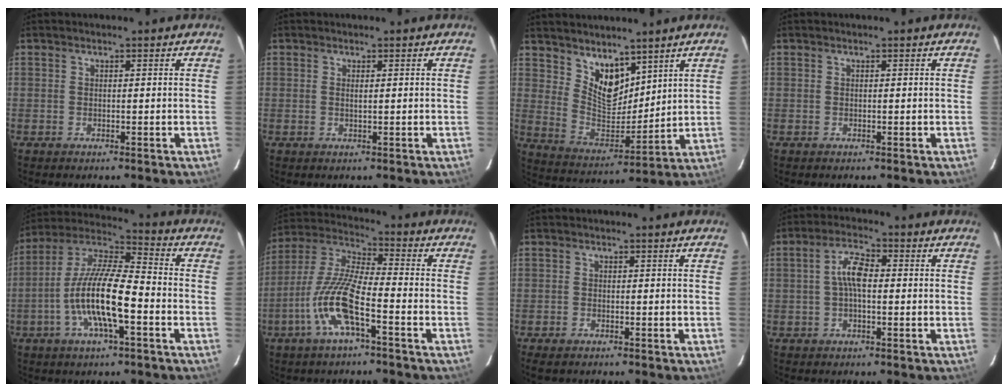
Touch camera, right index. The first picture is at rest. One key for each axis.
{"total": 0.8, "fx": 0.3, "fy": 0.0, "fz": 0.7, "tx": -0.014, "ty": 0.000, "tz": 0.005}
{"total": 10.1, "fx": 7.1, "fy": 5.3, "fz": 4.9, "tx": -0.081, "ty": -0.006, "tz": 0.145}
{"total": 0.0}
{"total": 15.2, "fx": -4.7, "fy": 3.5, "fz": 14.0, "tx": -0.274, "ty": -0.005, "tz": -0.094}
{"total": 12.6, "fx": -5.5, "fy": 2.3, "fz": 11.1, "tx": -0.235, "ty": -0.003, "tz": -0.112}
{"total": 2.3, "fx": -1.7, "fy": 1.0, "fz": 1.0, "tx": -0.025, "ty": -0.005, "tz": -0.032}
{"total": 5.3, "fx": 0.0, "fy": 2.1, "fz": 4.8, "tx": -0.096, "ty": 0.015, "tz": -0.002}